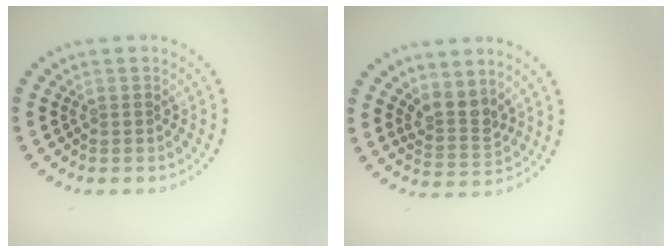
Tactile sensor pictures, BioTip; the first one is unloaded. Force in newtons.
{"total": 2.6, "press": 1.9, "slide": 1.8}